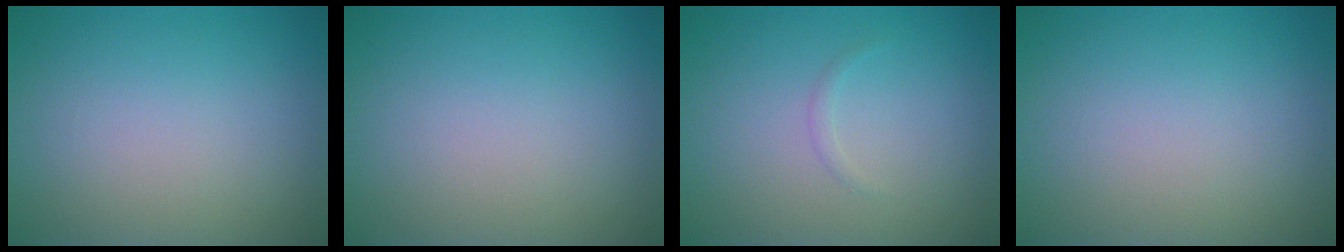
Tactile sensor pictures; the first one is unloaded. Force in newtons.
{"total": 0.0}
{"total": 0.5, "press": 0.5, "slide": 0.0}
{"total": 0.0}